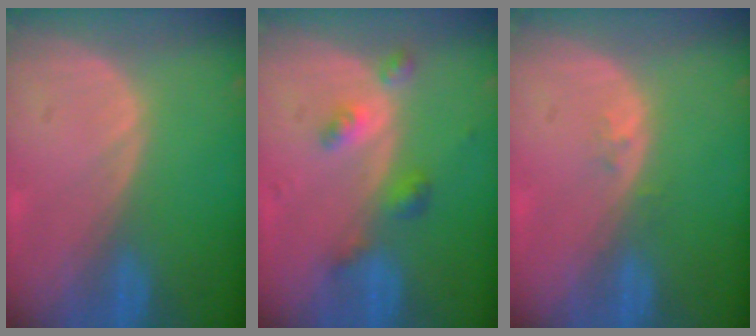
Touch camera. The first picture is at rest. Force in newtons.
{"total": 4.6, "press": 4.2, "slide": 1.7}
{"total": 1.1, "press": 0.8, "slide": 0.7}